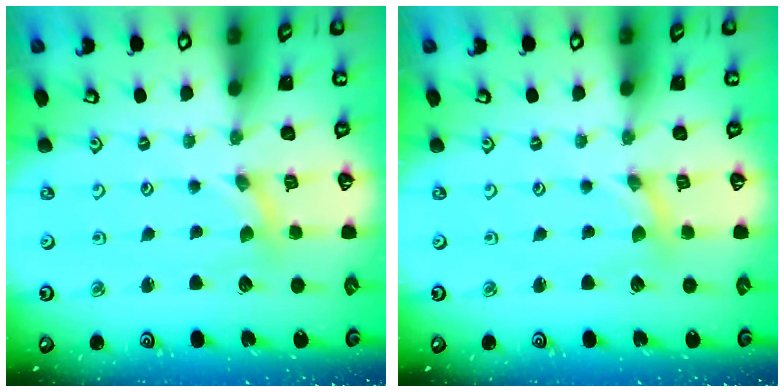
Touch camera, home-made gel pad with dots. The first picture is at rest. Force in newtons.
{"total": 0.0}